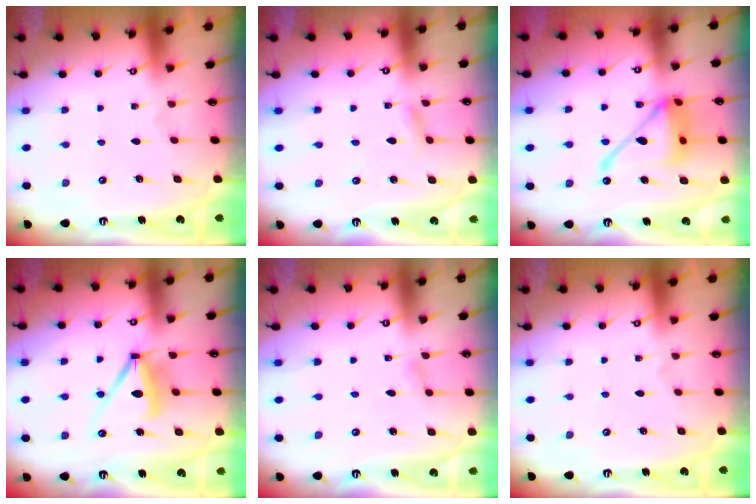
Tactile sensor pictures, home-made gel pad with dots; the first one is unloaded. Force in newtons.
{"total": 3.1, "press": 3.0, "slide": 0.3}
{"total": 16.6, "press": 16.5, "slide": 1.8}
{"total": 11.1, "press": 11.1, "slide": 0.6}
{"total": 1.9, "press": 1.8, "slide": 0.3}
{"total": 0.0}